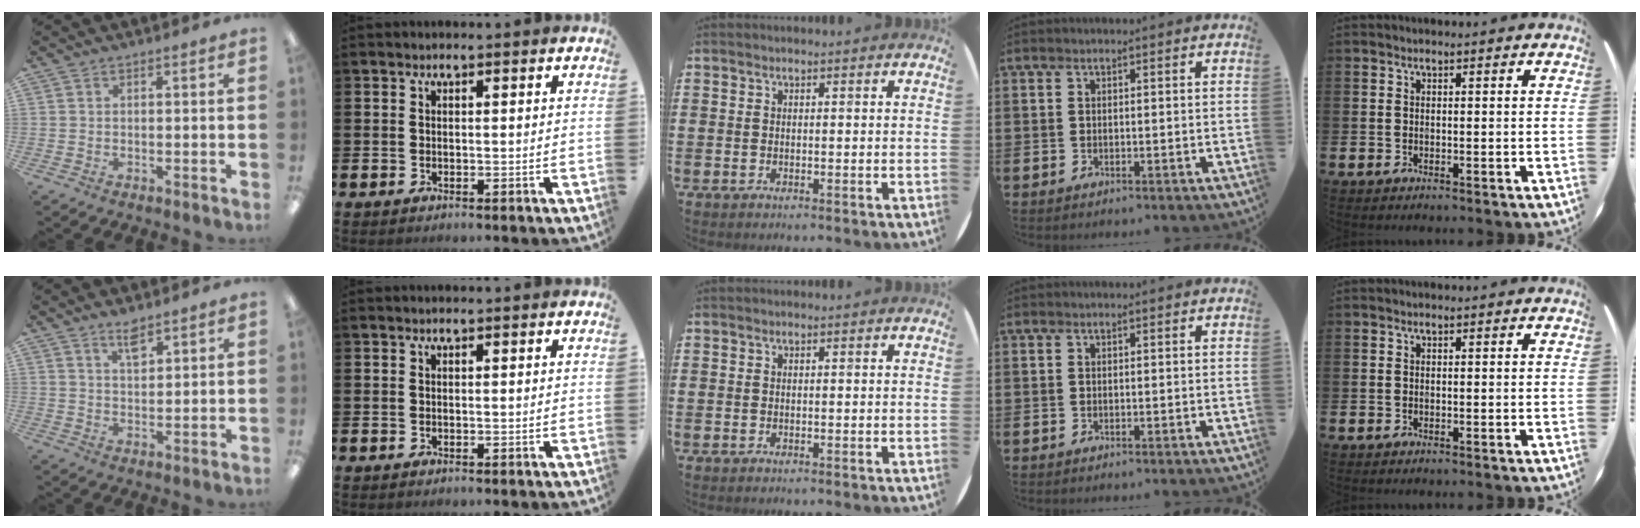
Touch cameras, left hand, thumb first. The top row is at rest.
{"thumb": {"total": 4.7, "force": [3.6, 1.6, 2.6], "torque": [-0.035, -0.019, 0.061]}}